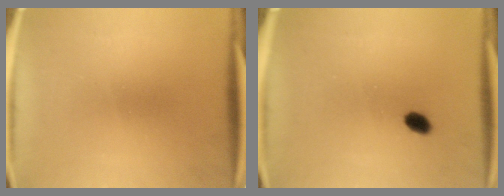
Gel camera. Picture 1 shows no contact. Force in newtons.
{"total": 2.4}